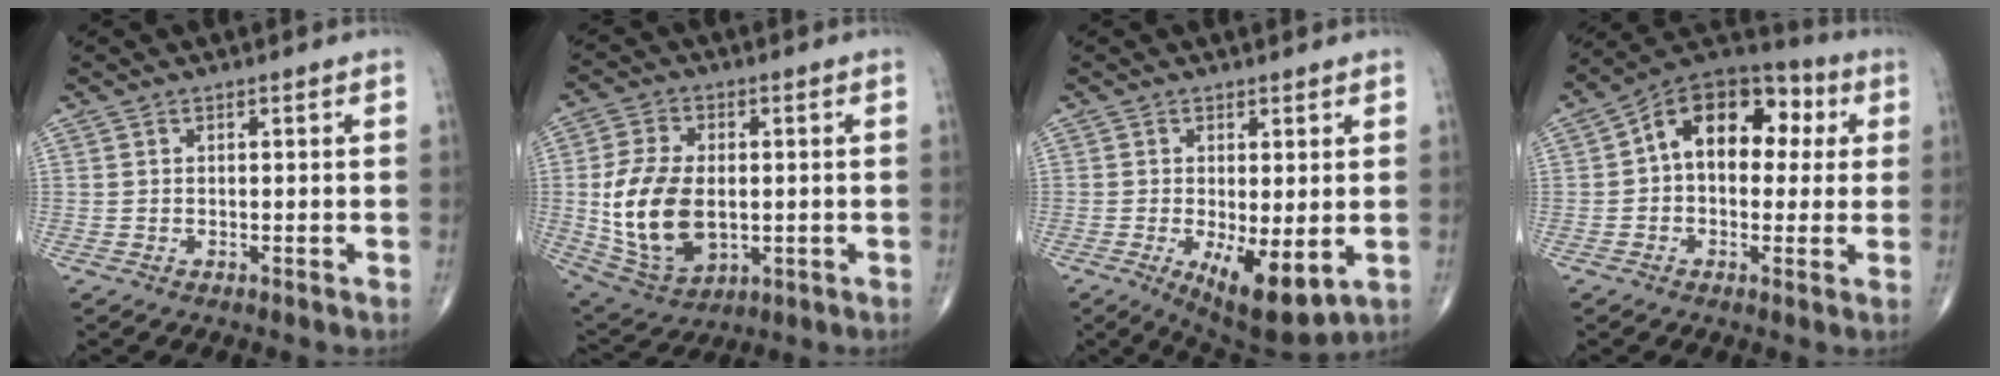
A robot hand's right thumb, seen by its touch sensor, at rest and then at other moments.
{"total": 15.5, "force": [-0.6, 9.6, 12.2], "torque": [-0.231, -0.007, 0.007]}
{"total": 9.9, "force": [-2.3, 3.7, 8.9], "torque": [-0.134, -0.024, -0.023]}
{"total": 15.7, "force": [2.7, 10.3, 11.5], "torque": [-0.130, 0.036, 0.029]}